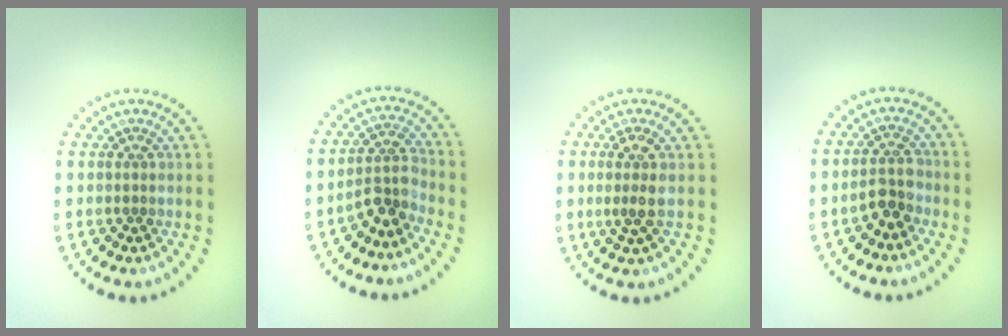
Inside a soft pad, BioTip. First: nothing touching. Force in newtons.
{"total": 2.7, "press": 2.0, "slide": 1.8}
{"total": 2.0, "press": 1.7, "slide": 1.0}
{"total": 2.5, "press": 2.3, "slide": 0.9}